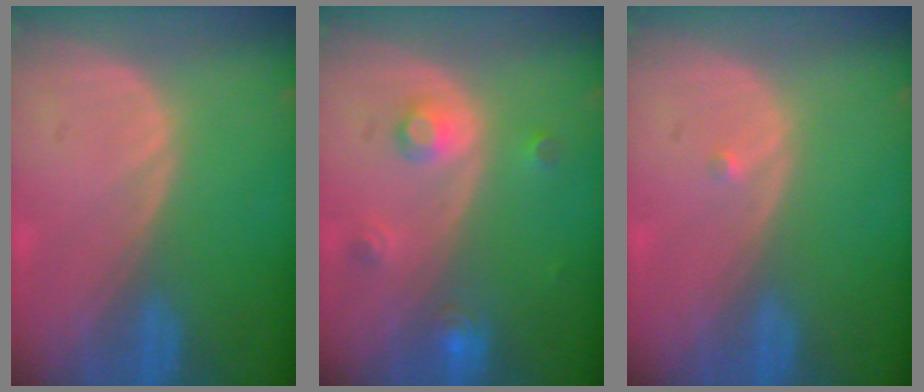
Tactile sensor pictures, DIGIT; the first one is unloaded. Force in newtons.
{"total": 3.5, "press": 3.2, "slide": 1.5}
{"total": 0.6, "press": 0.5, "slide": 0.4}